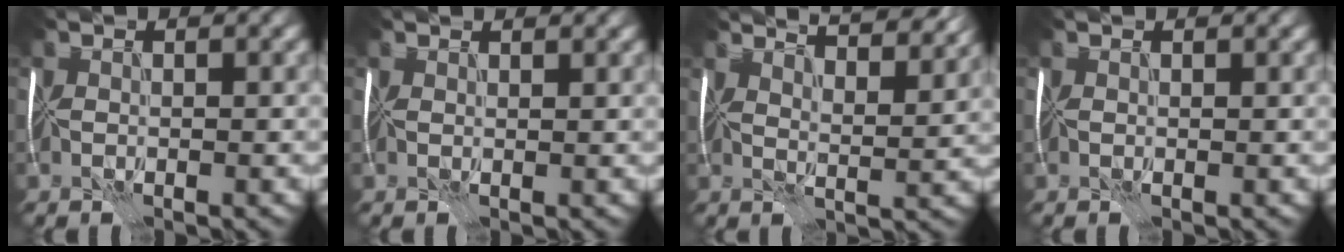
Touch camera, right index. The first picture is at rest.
{"total": 1.9, "force": [1.6, 0.6, 0.8], "torque": [-0.014, 0.005, 0.013]}
{"total": 7.4, "force": [6.1, 1.6, 3.8], "torque": [-0.048, 0.004, 0.061]}
{"total": 0.7, "force": [0.5, 0.3, 0.3], "torque": [-0.008, 0.000, 0.007]}